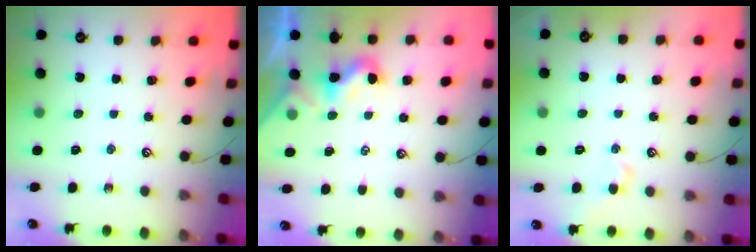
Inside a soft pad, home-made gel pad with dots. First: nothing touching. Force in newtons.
{"total": 0.0}
{"total": 1.6, "press": 1.3, "slide": 0.8}